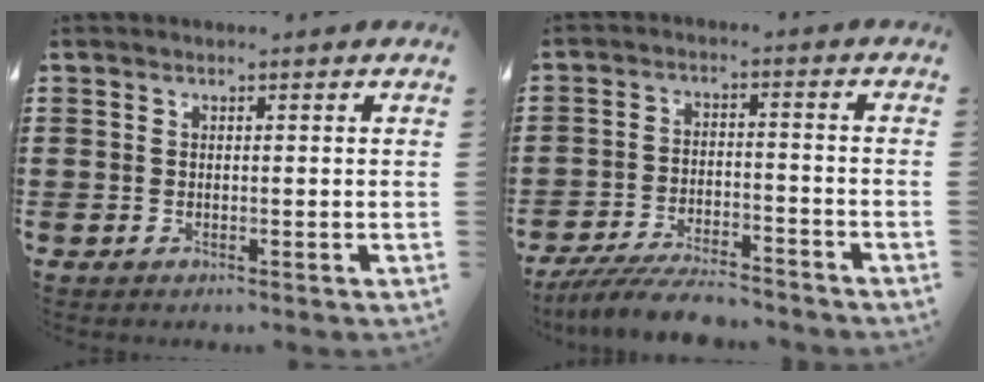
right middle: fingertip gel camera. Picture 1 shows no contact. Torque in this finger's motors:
{"motor_torque": [0.86, -0.36, 0.11, 0.14]}